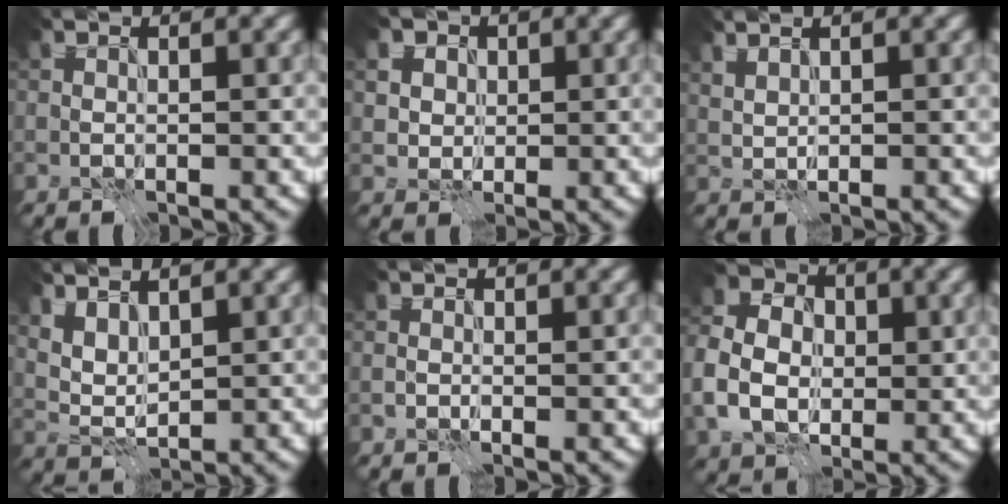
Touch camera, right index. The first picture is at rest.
{"total": 4.0, "force": [2.1, 3.0, 1.4], "torque": [-0.043, 0.002, 0.045]}
{"total": 2.0, "force": [1.5, 0.6, 1.1], "torque": [-0.014, 0.002, 0.021]}
{"total": 2.7, "force": [1.8, 1.3, 1.5], "torque": [-0.037, -0.002, 0.043]}
{"total": 0.0}
{"total": 7.4, "force": [-0.5, 6.1, 4.2], "torque": [-0.090, 0.001, -0.010]}